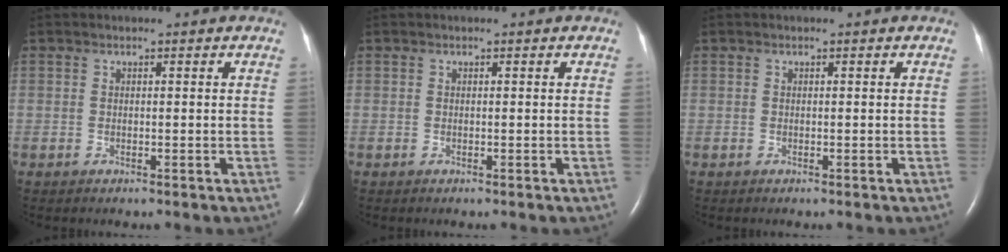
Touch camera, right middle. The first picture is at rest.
{"total": 0.0}
{"total": 0.0}